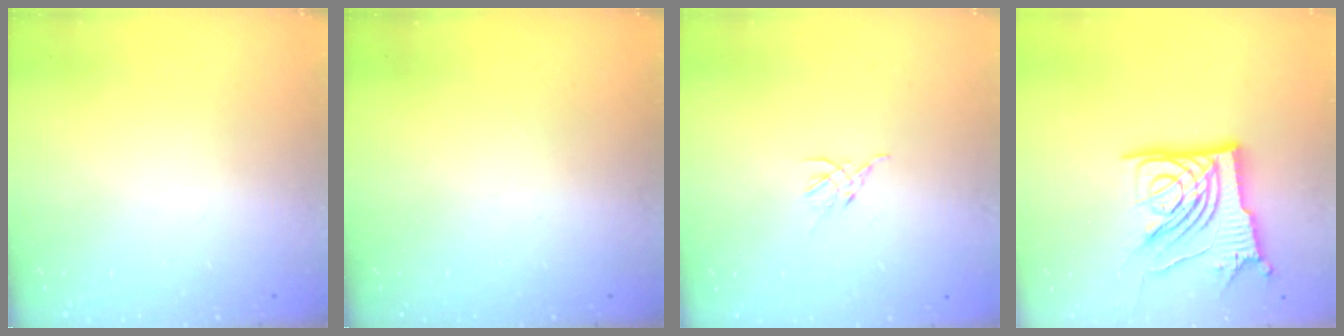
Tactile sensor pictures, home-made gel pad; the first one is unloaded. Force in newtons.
{"total": 0.0}
{"total": 2.7, "press": 2.6, "slide": 0.7}
{"total": 14.5, "press": 14.4, "slide": 1.2}